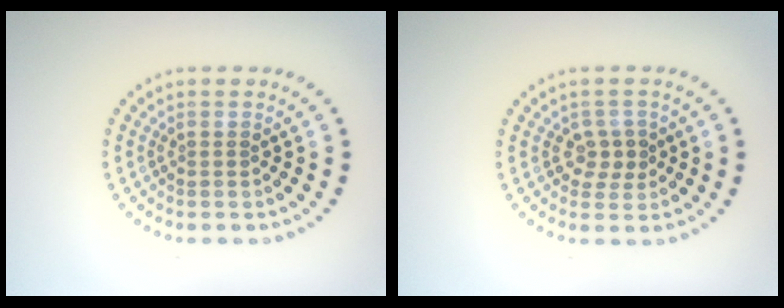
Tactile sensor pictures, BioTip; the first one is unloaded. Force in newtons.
{"total": 2.1, "press": 1.9, "slide": 0.8}